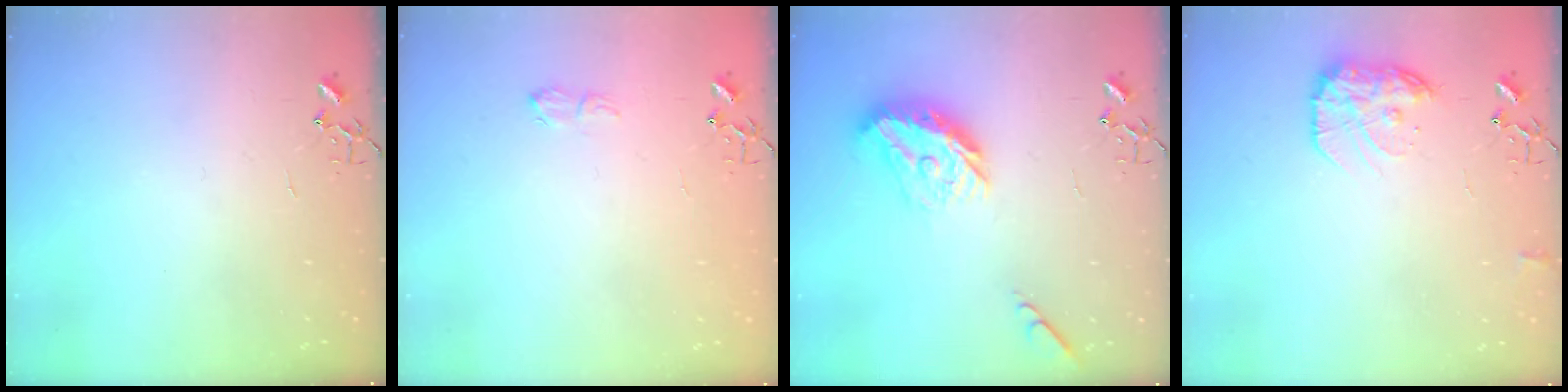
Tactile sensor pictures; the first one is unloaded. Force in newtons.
{"total": 6.1, "press": 6.0, "slide": 0.8}
{"total": 17.8, "press": 17.7, "slide": 0.6}
{"total": 13.8, "press": 13.8, "slide": 0.6}